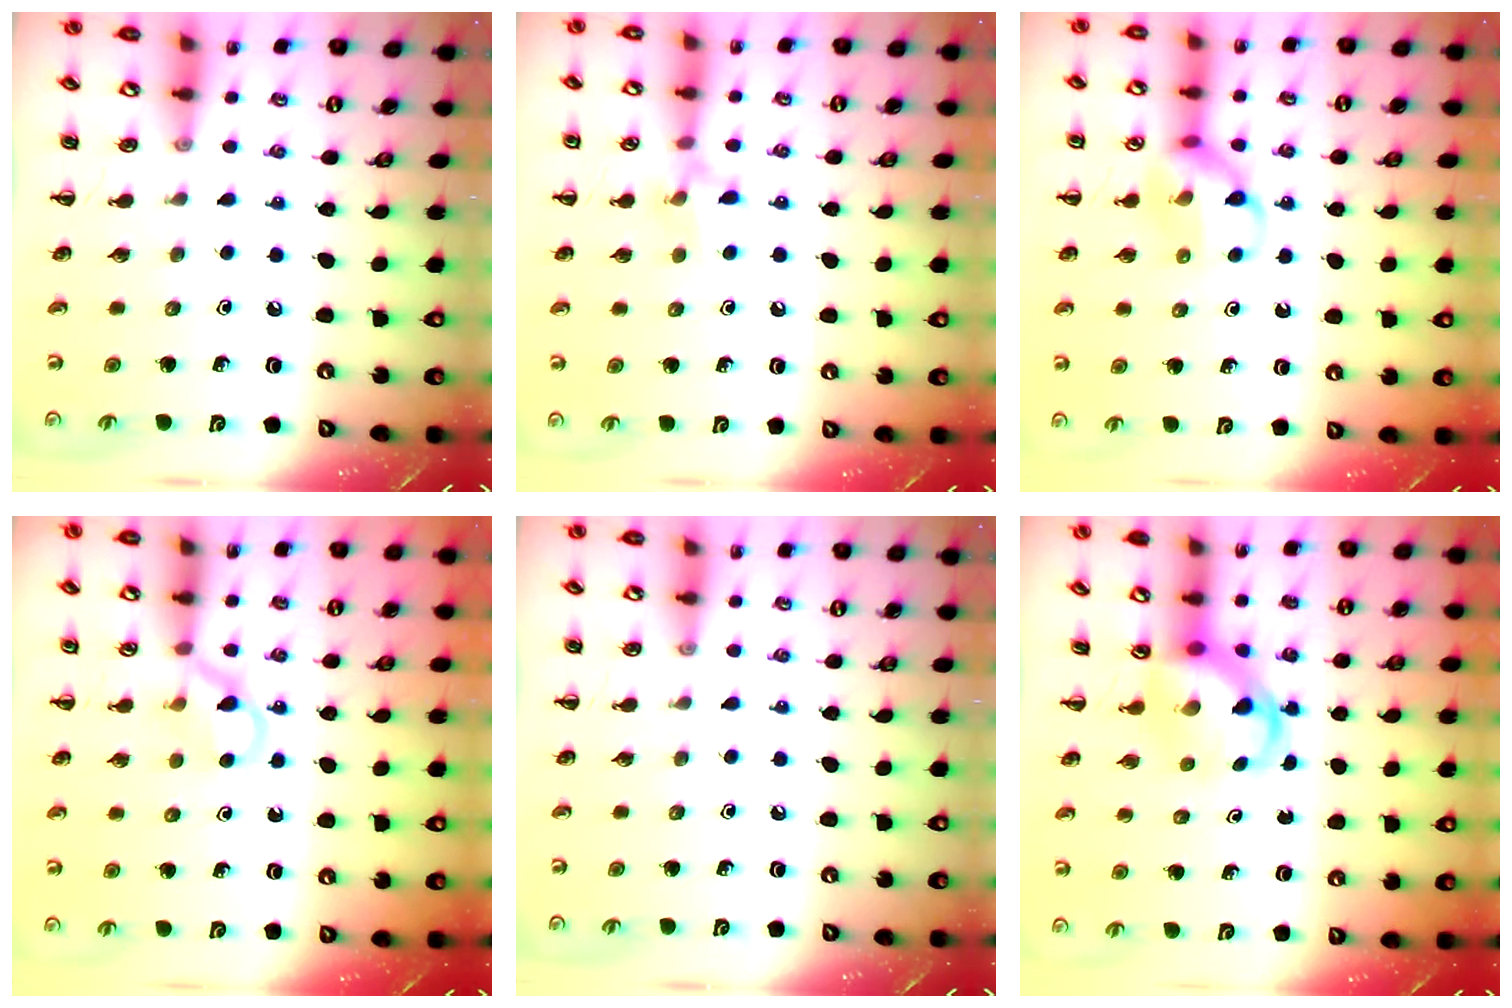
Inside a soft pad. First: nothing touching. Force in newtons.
{"total": 6.9, "press": 6.7, "slide": 1.7}
{"total": 11.0, "press": 11.0, "slide": 1.2}
{"total": 4.4, "press": 4.2, "slide": 1.3}
{"total": 0.0}
{"total": 4.2, "press": 4.2, "slide": 0.6}